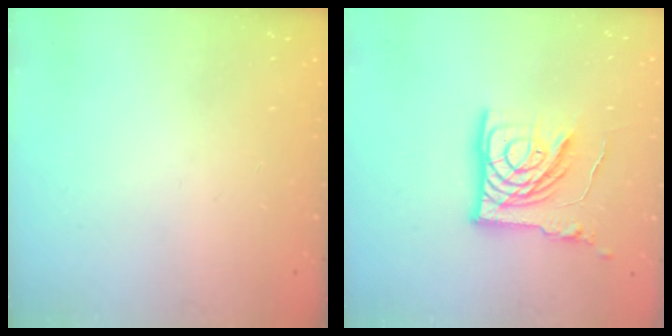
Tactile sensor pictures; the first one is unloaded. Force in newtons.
{"total": 15.2, "press": 15.1, "slide": 1.4}